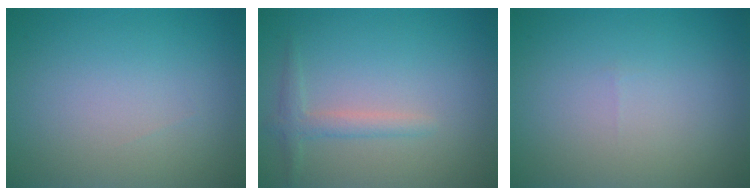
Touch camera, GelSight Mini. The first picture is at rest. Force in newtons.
{"total": 1.8, "press": 1.7, "slide": 0.1}
{"total": 0.0}